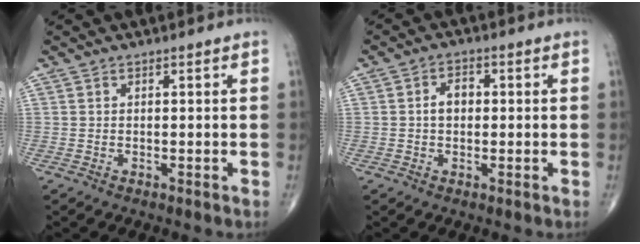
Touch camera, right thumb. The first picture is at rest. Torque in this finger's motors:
{"motor_torque": [0.71, 0.58, 0.47, 0.10, 0.03]}